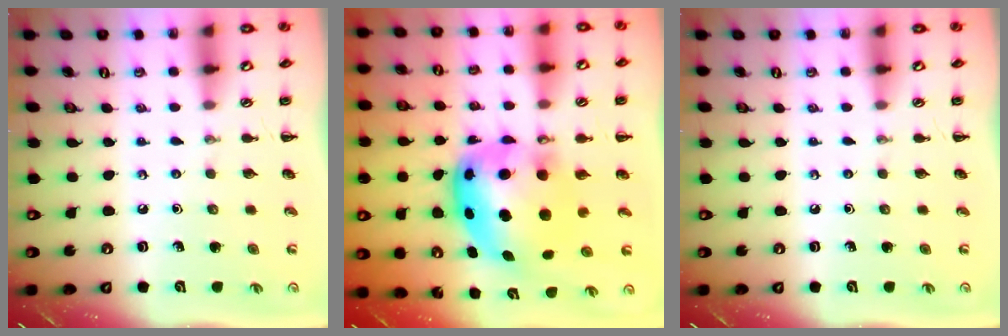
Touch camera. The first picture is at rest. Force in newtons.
{"total": 11.4, "press": 11.0, "slide": 2.9}
{"total": 0.0}